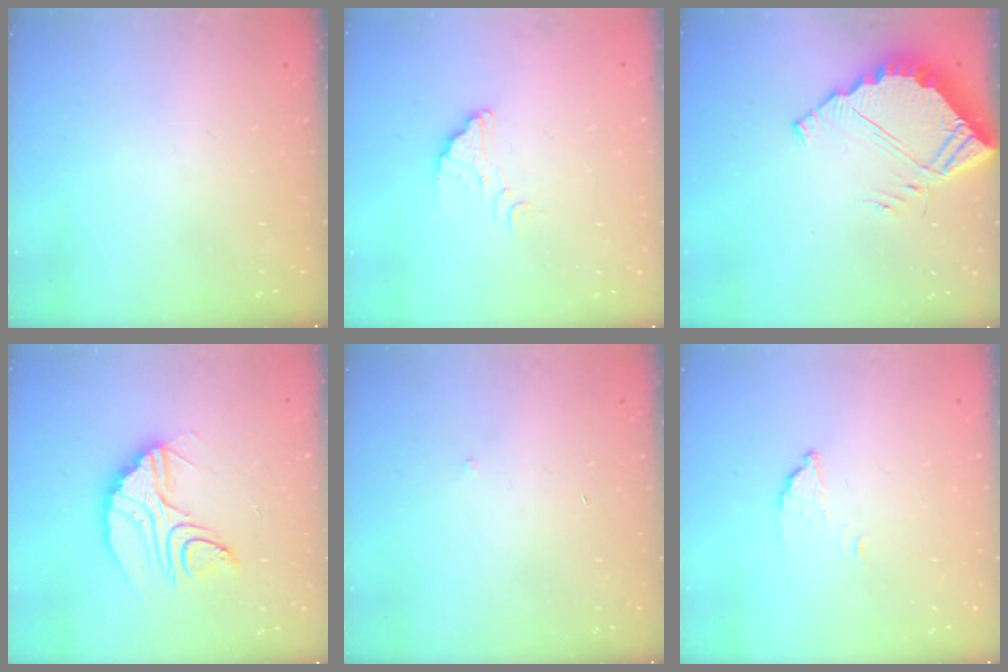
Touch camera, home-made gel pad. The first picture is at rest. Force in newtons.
{"total": 3.0, "press": 3.0, "slide": 0.1}
{"total": 6.0, "press": 6.0, "slide": 0.4}
{"total": 12.2, "press": 12.1, "slide": 0.9}
{"total": 3.1, "press": 3.1, "slide": 0.2}
{"total": 2.3, "press": 2.3, "slide": 0.1}